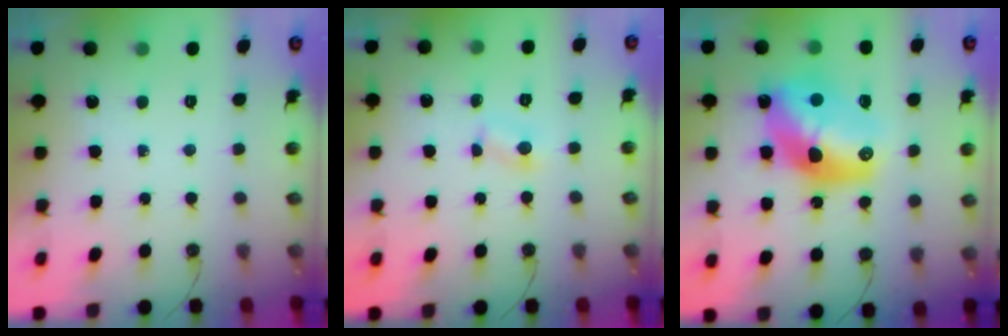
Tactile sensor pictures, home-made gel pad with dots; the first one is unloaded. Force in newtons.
{"total": 2.5, "press": 2.5, "slide": 0.3}
{"total": 16.5, "press": 16.5, "slide": 1.4}